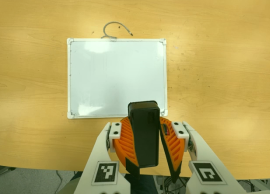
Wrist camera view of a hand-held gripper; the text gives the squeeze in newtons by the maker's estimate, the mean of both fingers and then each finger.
{"total": 10.8, "left": 10.7, "right": 10.9}